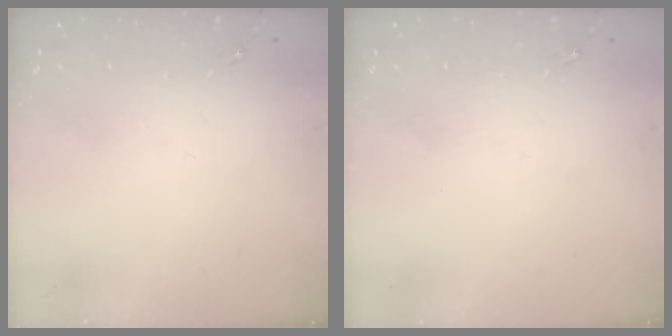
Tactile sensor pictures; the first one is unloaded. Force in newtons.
{"total": 0.0}